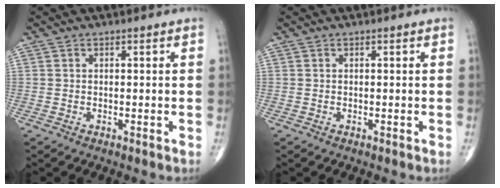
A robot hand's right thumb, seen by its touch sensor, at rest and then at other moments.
{"total": 0.0}